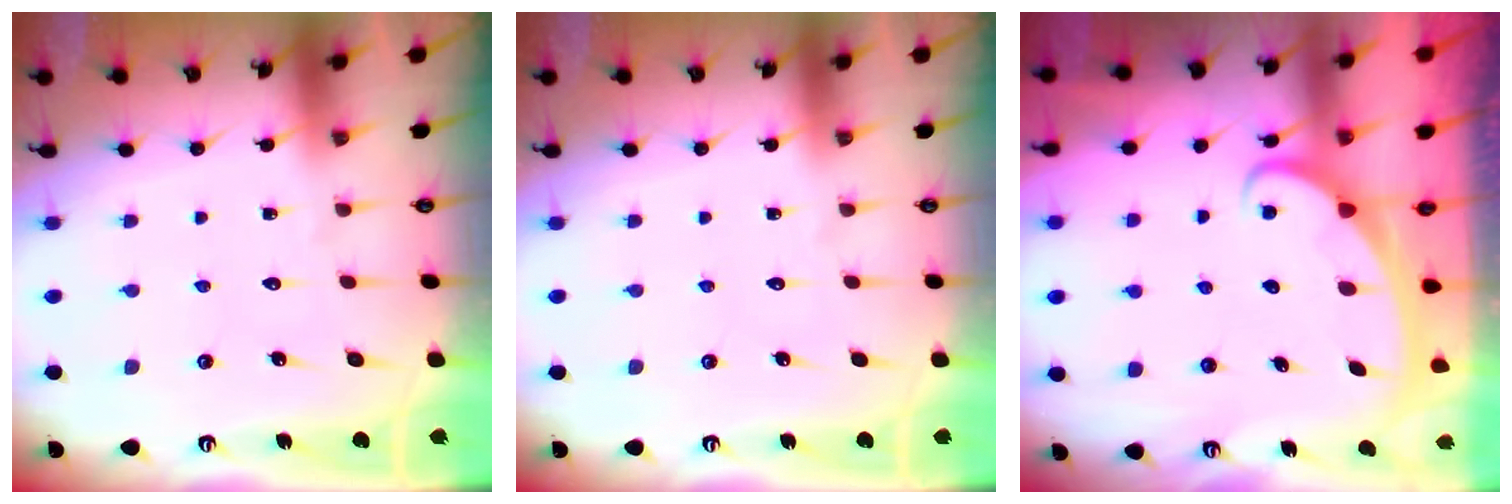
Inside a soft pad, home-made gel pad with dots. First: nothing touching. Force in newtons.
{"total": 0.0}
{"total": 2.4, "press": 2.4, "slide": 0.3}